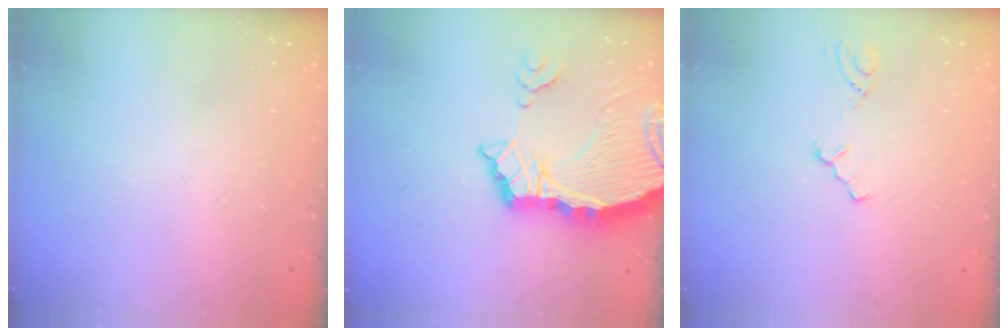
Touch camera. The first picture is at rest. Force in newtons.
{"total": 7.7, "press": 7.7, "slide": 0.7}
{"total": 1.5, "press": 1.5, "slide": 0.2}